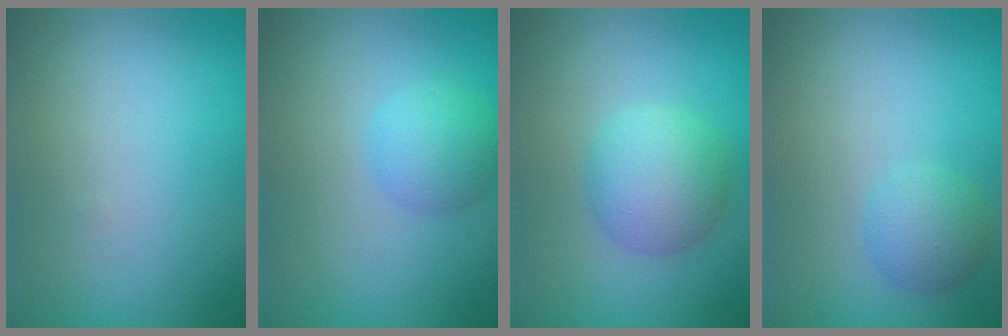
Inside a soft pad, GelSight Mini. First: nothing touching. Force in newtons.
{"total": 2.8, "press": 2.8, "slide": 0.1}
{"total": 4.3, "press": 4.3, "slide": 0.0}
{"total": 2.2, "press": 2.2, "slide": 0.1}